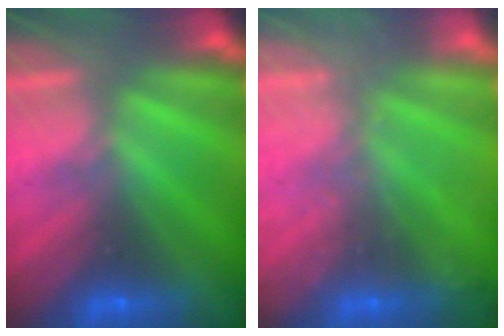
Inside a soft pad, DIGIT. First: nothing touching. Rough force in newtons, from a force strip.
{"total": 2.3}